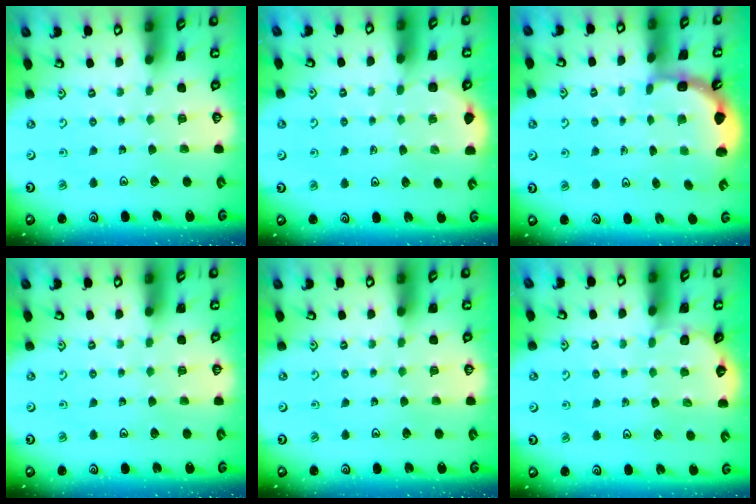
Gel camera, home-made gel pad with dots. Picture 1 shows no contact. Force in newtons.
{"total": 1.7, "press": 1.5, "slide": 0.8}
{"total": 2.3, "press": 2.1, "slide": 0.9}
{"total": 0.0}
{"total": 0.0}
{"total": 3.0, "press": 2.9, "slide": 0.5}